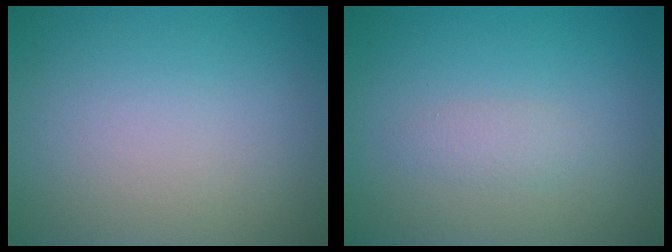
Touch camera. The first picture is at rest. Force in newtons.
{"total": 1.1, "press": 1.1, "slide": 0.1}